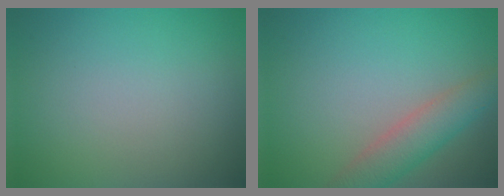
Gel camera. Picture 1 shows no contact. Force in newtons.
{"total": 3.9, "press": 3.9, "slide": 0.1}